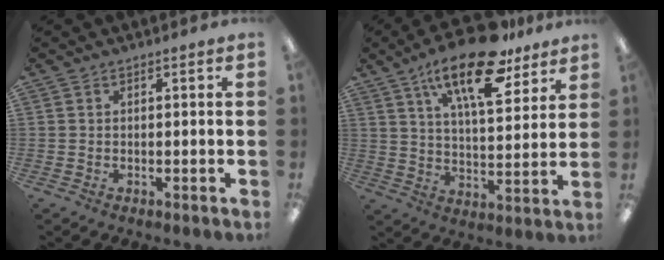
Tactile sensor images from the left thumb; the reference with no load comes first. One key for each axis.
{"total": 18.7, "fx": 12.5, "fy": 6.9, "fz": 12.1, "tx": -0.197, "ty": -0.061, "tz": 0.205}